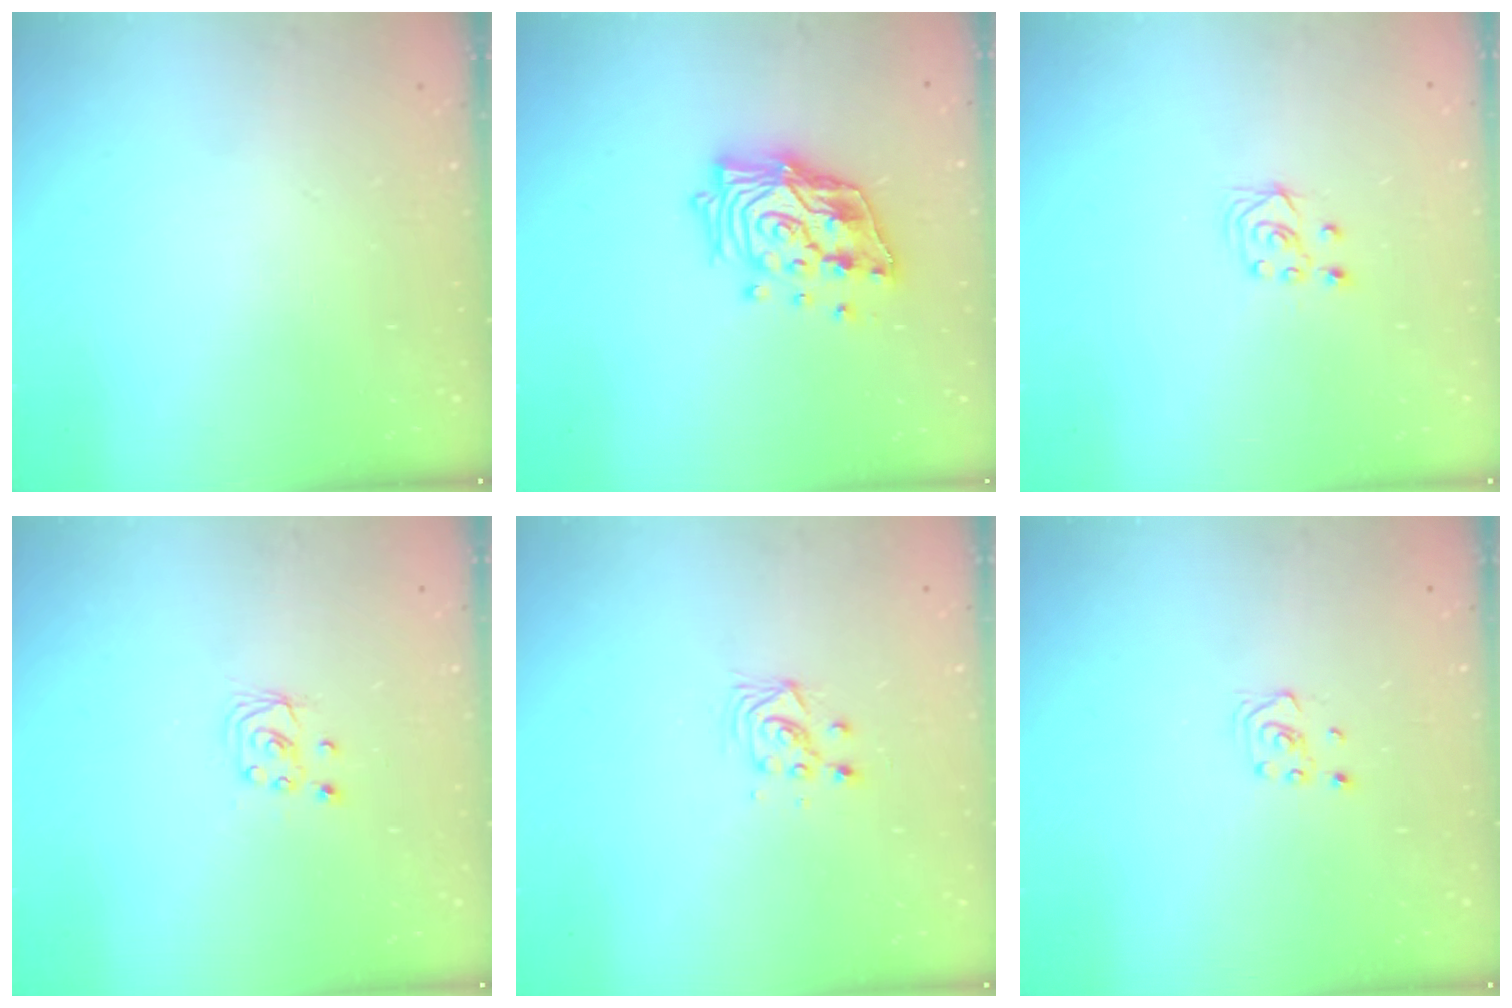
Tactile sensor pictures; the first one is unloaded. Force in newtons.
{"total": 16.6, "press": 16.4, "slide": 2.7}
{"total": 2.6, "press": 2.5, "slide": 1.0}
{"total": 2.4, "press": 2.4, "slide": 0.2}
{"total": 3.7, "press": 3.7, "slide": 0.3}
{"total": 2.6, "press": 2.4, "slide": 1.0}